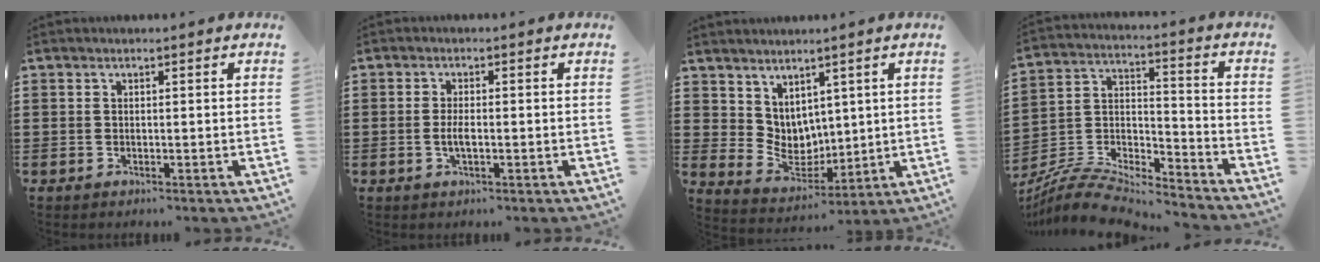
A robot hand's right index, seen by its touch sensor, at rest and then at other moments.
{"total": 2.4, "force": [-0.5, 0.7, 2.2], "torque": [-0.048, -0.003, -0.012]}
{"total": 5.7, "force": [3.9, 4.0, 0.8], "torque": [-0.036, -0.020, 0.078]}
{"total": 7.4, "force": [-7.0, 1.6, 1.8], "torque": [-0.046, 0.001, -0.141]}